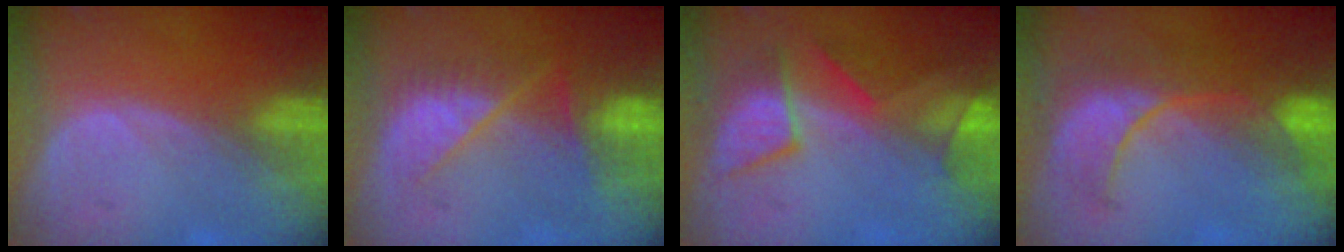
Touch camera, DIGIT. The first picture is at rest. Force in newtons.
{"total": 7.8, "press": 7.2, "slide": 2.8}
{"total": 7.6, "press": 7.5, "slide": 1.2}
{"total": 8.3, "press": 8.3, "slide": 1.0}